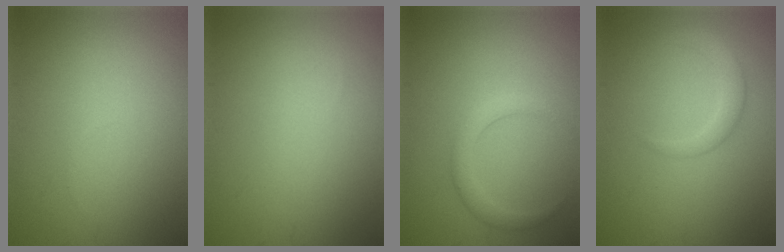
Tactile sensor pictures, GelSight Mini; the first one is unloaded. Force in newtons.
{"total": 0.0}
{"total": 2.0, "press": 2.0, "slide": 0.2}
{"total": 2.3, "press": 2.2, "slide": 0.1}